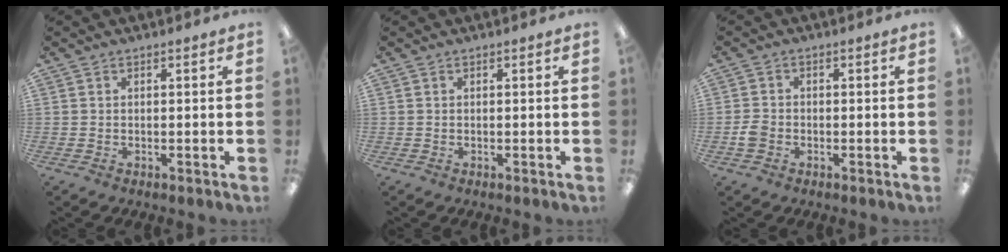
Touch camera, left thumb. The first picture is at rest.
{"total": 0.0}
{"total": 3.0, "force": [-1.1, 2.4, 1.4], "torque": [-0.021, 0.009, -0.020]}